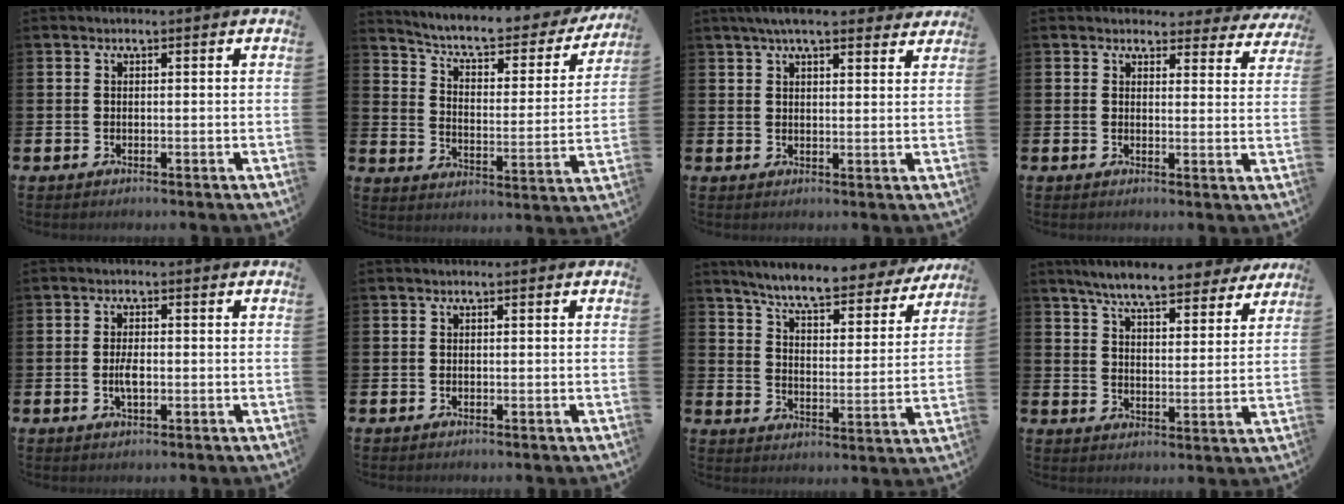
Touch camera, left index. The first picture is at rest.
{"total": 6.7, "force": [5.8, 1.9, 2.7], "torque": [-0.077, -0.044, 0.091]}
{"total": 5.5, "force": [4.8, 1.1, 2.5], "torque": [-0.055, -0.012, 0.087]}
{"total": 3.2, "force": [2.9, 1.2, 0.1], "torque": [0.007, -0.024, 0.046]}
{"total": 2.5, "force": [-0.3, 1.0, 2.3], "torque": [-0.041, -0.002, -0.007]}
{"total": 0.0}
{"total": 7.4, "force": [6.8, 0.7, 2.6], "torque": [-0.073, -0.047, 0.113]}
{"total": 8.3, "force": [7.6, 1.2, 3.0], "torque": [-0.073, -0.041, 0.133]}